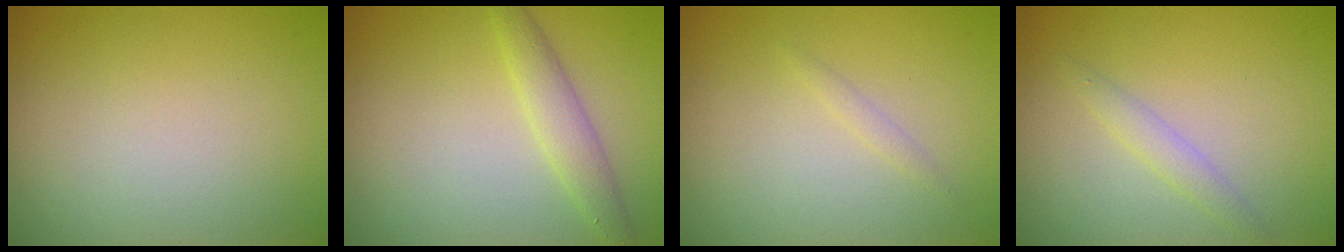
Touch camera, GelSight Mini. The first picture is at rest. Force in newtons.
{"total": 2.3, "press": 2.3, "slide": 0.1}
{"total": 0.6, "press": 0.6, "slide": 0.0}
{"total": 1.4, "press": 1.4, "slide": 0.1}